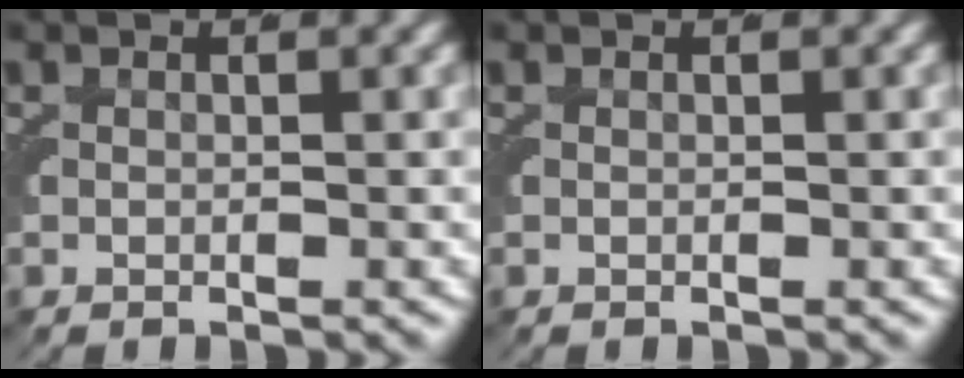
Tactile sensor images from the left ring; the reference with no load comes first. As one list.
[{"total": 0.0}]